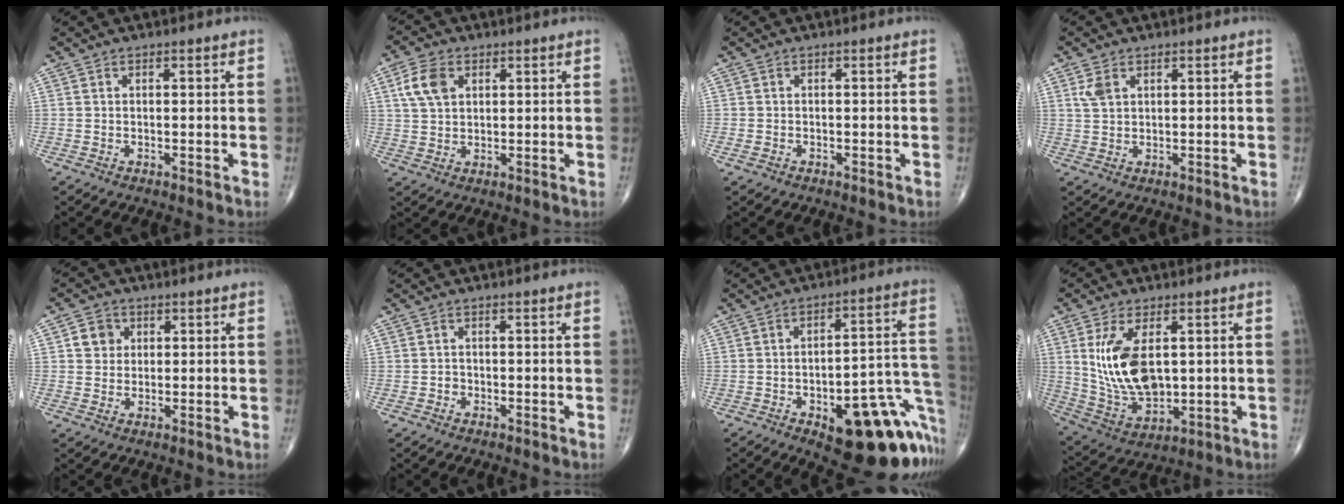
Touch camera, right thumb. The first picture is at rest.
{"total": 6.4, "force": [2.3, 4.3, 4.2], "torque": [-0.078, 0.000, 0.044]}
{"total": 1.1, "force": [-0.6, 0.8, 0.5], "torque": [-0.014, 0.002, -0.009]}
{"total": 3.1, "force": [1.4, 1.9, 1.9], "torque": [-0.039, 0.002, 0.036]}
{"total": 4.0, "force": [1.0, 3.6, 1.4], "torque": [-0.002, 0.000, 0.013]}
{"total": 1.0, "force": [-0.5, 0.9, 0.2], "torque": [0.005, 0.005, -0.014]}
{"total": 23.2, "force": [-10.1, 9.4, 18.6], "torque": [-0.154, 0.074, -0.120]}
{"total": 14.2, "force": [2.5, 7.8, 11.7], "torque": [-0.217, -0.016, 0.064]}